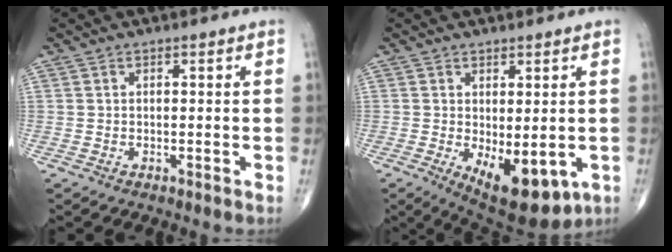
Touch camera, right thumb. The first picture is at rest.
{"total": 11.3, "force": [-3.1, 5.2, 9.5], "torque": [-0.120, -0.017, -0.027]}